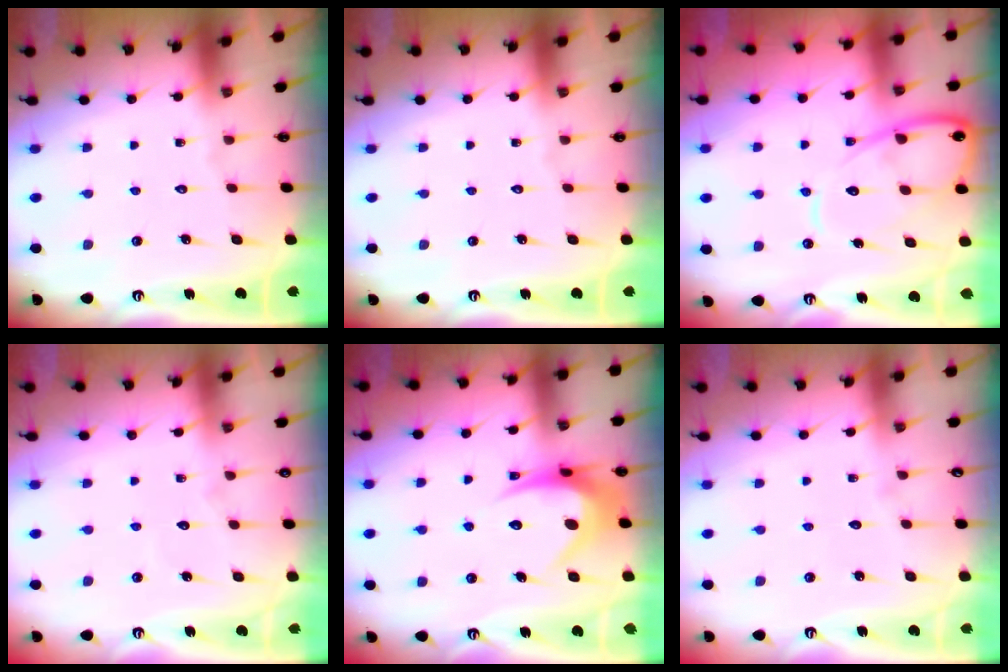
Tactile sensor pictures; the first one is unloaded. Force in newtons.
{"total": 0.0}
{"total": 11.9, "press": 11.9, "slide": 1.2}
{"total": 3.0, "press": 3.0, "slide": 0.3}
{"total": 10.5, "press": 10.5, "slide": 0.4}
{"total": 2.1, "press": 2.1, "slide": 0.2}